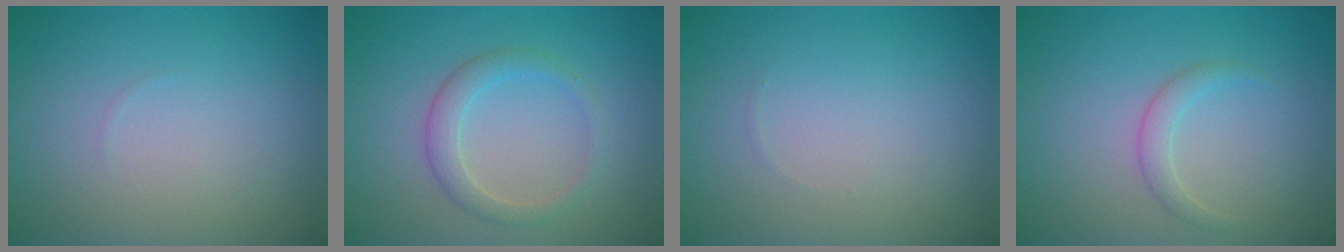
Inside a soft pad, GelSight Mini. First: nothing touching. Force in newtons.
{"total": 2.2, "press": 2.2, "slide": 0.1}
{"total": 0.0}
{"total": 1.4, "press": 1.4, "slide": 0.1}